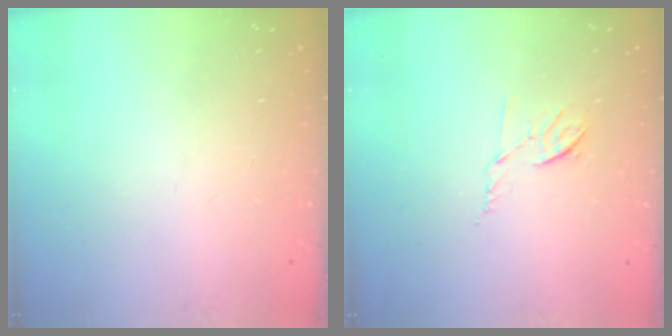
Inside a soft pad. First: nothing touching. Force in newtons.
{"total": 5.9, "press": 5.9, "slide": 1.0}